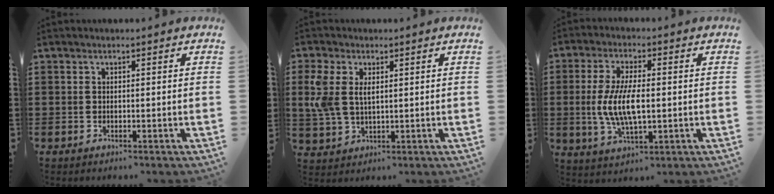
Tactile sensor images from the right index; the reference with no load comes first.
{"total": 5.2, "force": [1.4, 3.1, 4.0], "torque": [-0.099, 0.004, 0.022]}
{"total": 8.9, "force": [-0.4, 3.5, 8.2], "torque": [-0.182, -0.005, -0.015]}